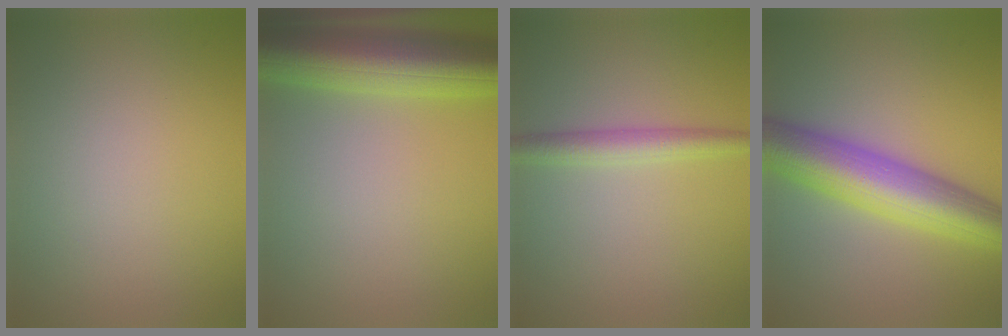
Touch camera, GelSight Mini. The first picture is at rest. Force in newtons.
{"total": 9.2, "press": 9.2, "slide": 0.4}
{"total": 2.7, "press": 2.7, "slide": 0.0}
{"total": 9.1, "press": 9.1, "slide": 0.2}